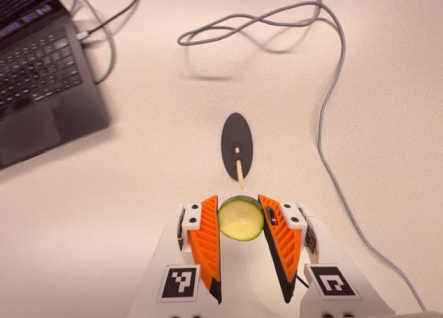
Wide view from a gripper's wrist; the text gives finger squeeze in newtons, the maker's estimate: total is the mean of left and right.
{"total": 9.3, "left": 9.3, "right": 9.3}